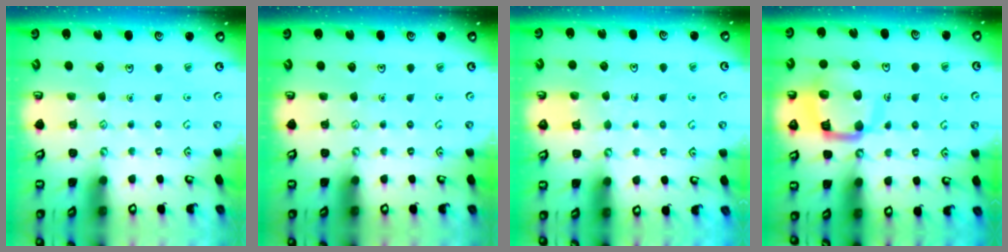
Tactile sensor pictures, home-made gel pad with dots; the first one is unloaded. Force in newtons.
{"total": 0.0}
{"total": 2.2, "press": 2.2, "slide": 0.0}
{"total": 13.0, "press": 12.9, "slide": 1.5}